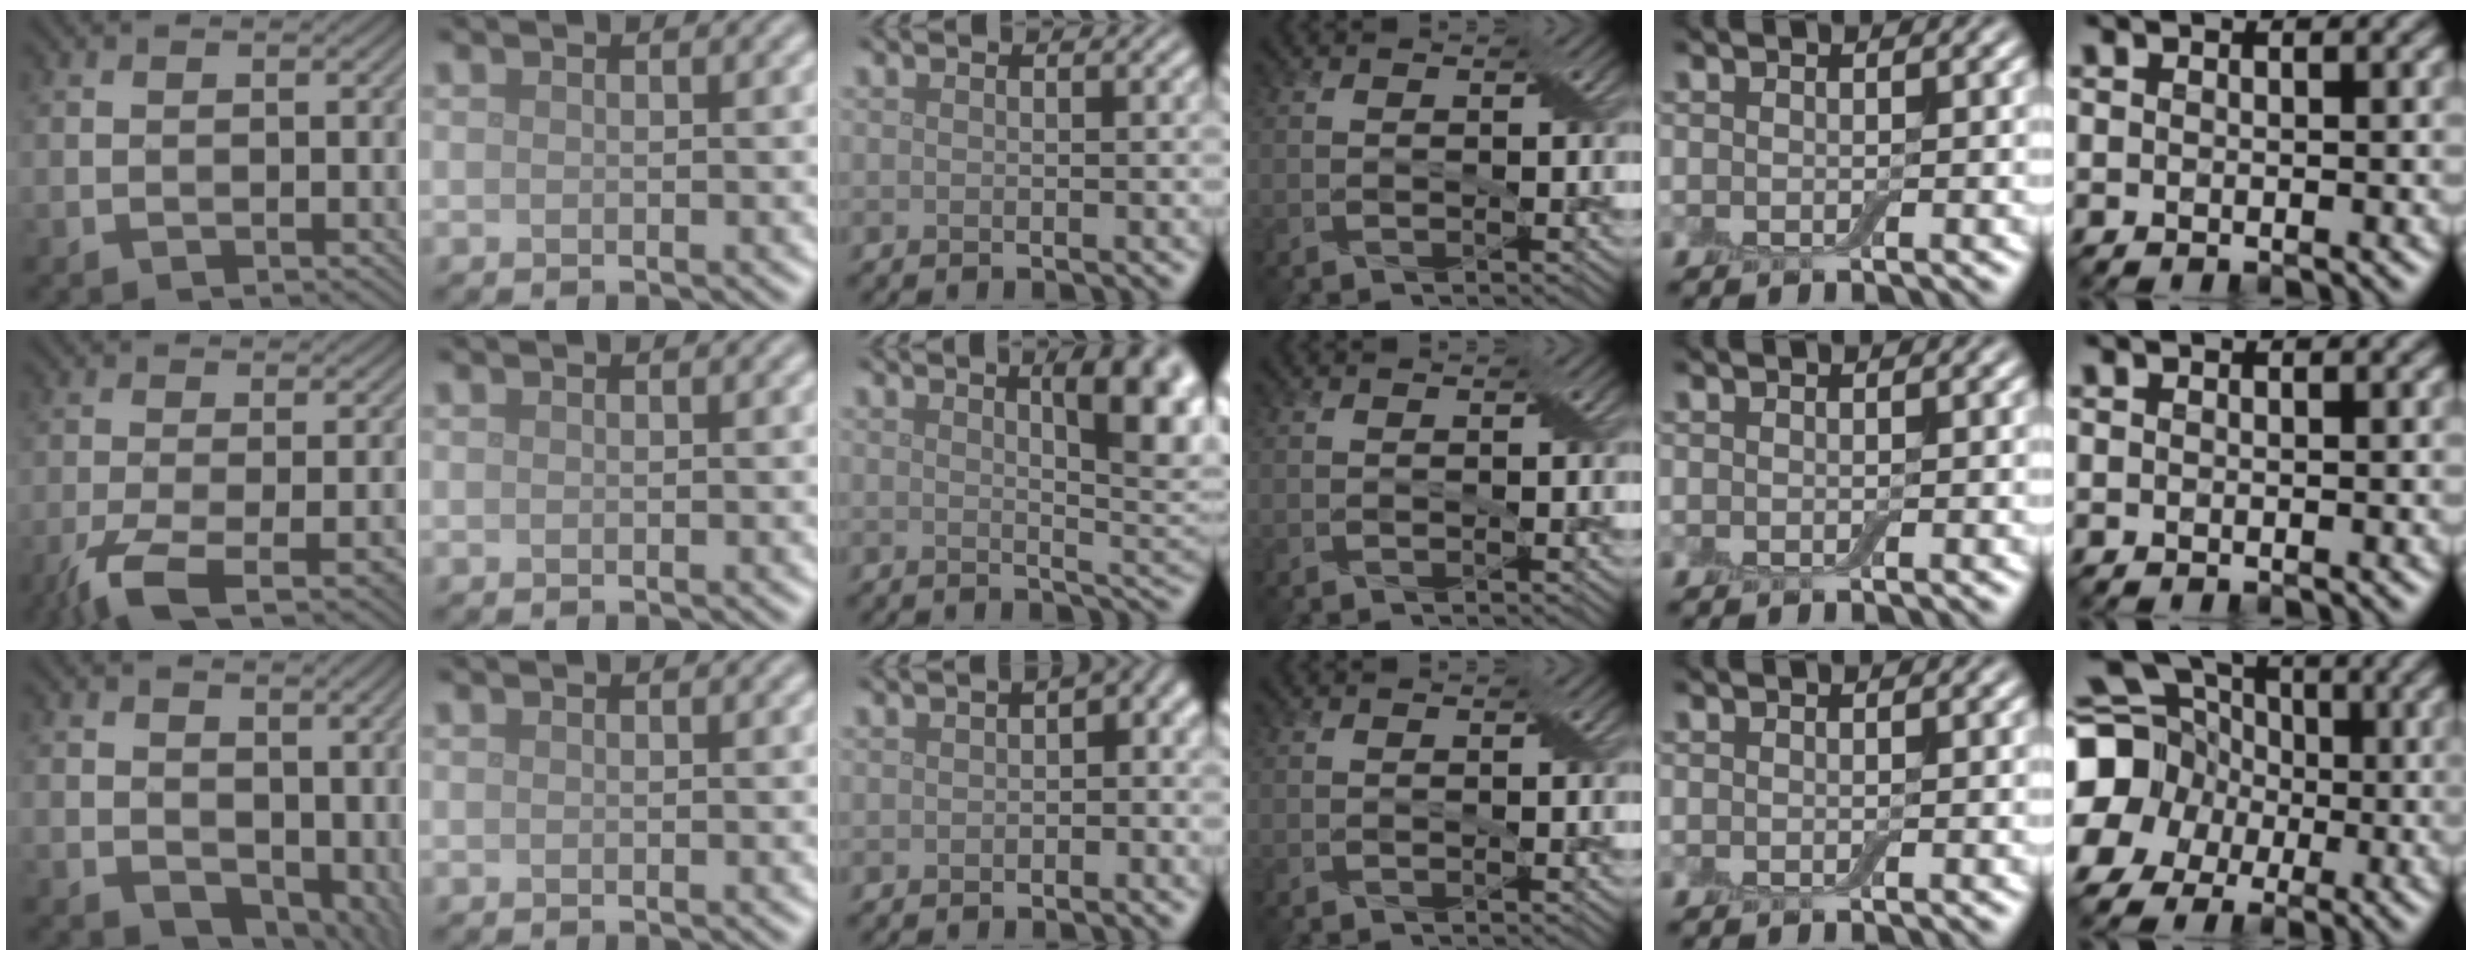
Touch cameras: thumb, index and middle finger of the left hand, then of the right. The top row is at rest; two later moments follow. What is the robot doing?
{"motion": "close", "object": "airpods case & airpods"}